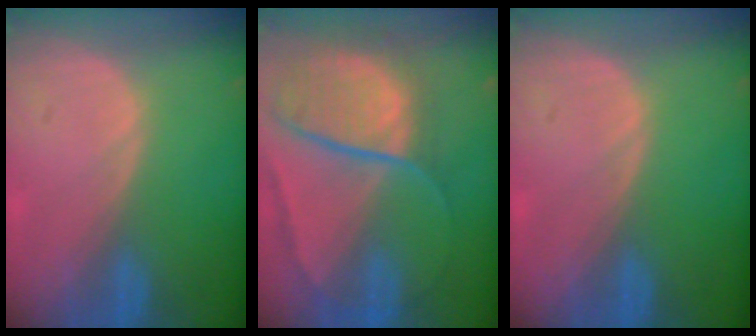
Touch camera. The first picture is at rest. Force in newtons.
{"total": 10.7, "press": 8.9, "slide": 5.9}
{"total": 0.0}